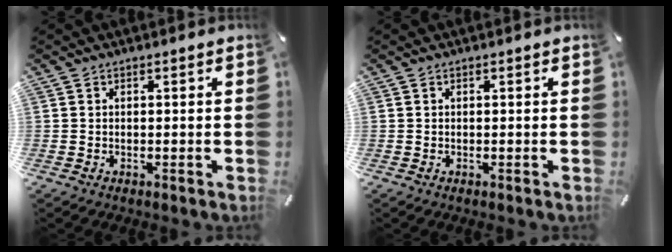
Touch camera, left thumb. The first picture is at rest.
{"total": 0.0}